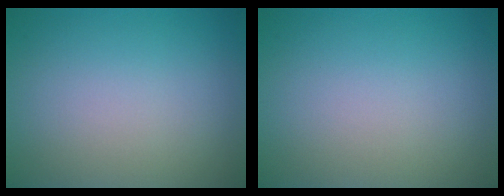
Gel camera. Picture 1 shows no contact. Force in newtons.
{"total": 0.0}